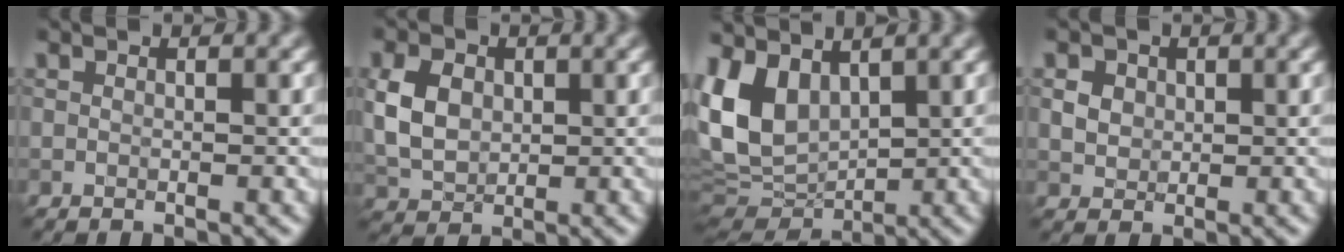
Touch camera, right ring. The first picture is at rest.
{"total": 4.9, "force": [0.6, 3.7, 3.2], "torque": [-0.075, 0.004, 0.012]}
{"total": 8.8, "force": [2.4, 5.6, 6.3], "torque": [-0.156, -0.003, 0.043]}
{"total": 2.3, "force": [0.8, 1.8, 1.0], "torque": [-0.025, 0.001, 0.026]}